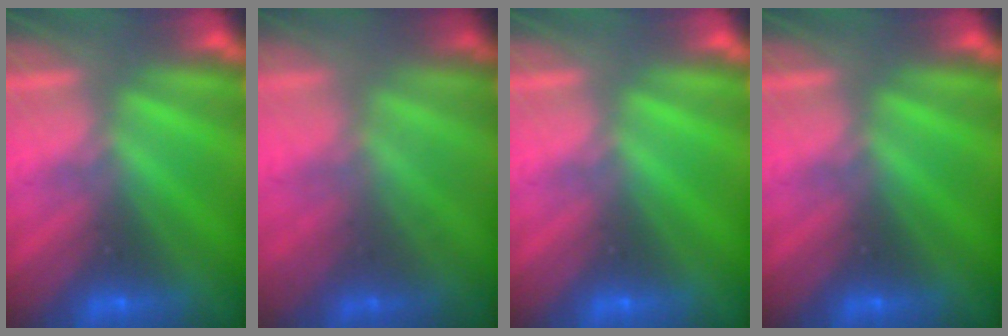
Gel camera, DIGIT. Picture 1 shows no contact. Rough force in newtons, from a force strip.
{"total": 1.5}
{"total": 0.0}
{"total": 0.0}